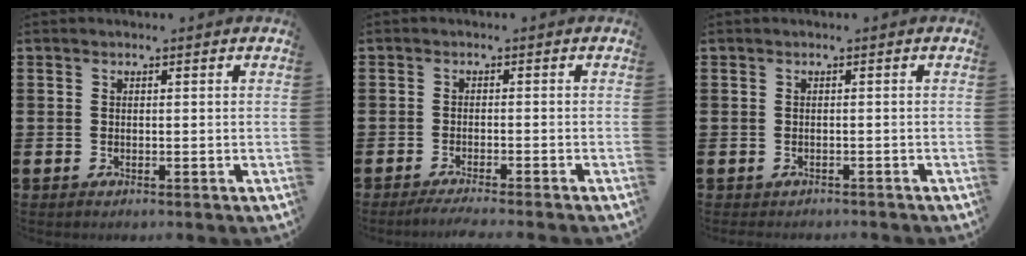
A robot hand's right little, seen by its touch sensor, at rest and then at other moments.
{"total": 2.1, "force": [-1.9, -0.2, 1.0], "torque": [-0.014, 0.001, -0.035]}
{"total": 0.6, "force": [-0.6, 0.0, 0.0], "torque": [-0.002, -0.001, -0.012]}